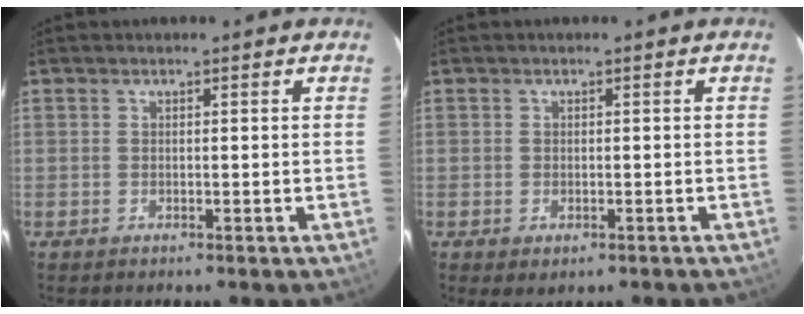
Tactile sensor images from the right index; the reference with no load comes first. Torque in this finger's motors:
{"motor_torque": [0.57, -0.63, 0.30, 0.04]}